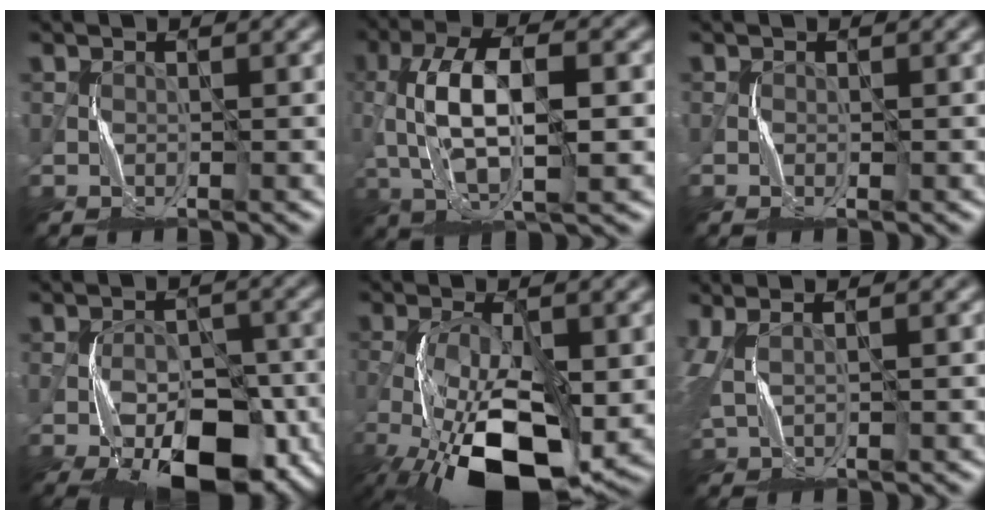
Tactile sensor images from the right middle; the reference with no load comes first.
{"total": 8.7, "force": [0.1, 3.9, 7.8], "torque": [-0.149, 0.007, 0.001]}
{"total": 0.0}
{"total": 12.3, "force": [-6.5, 5.4, 8.9], "torque": [-0.138, -0.016, -0.097]}
{"total": 13.4, "force": [-5.3, 5.5, 11.0], "torque": [-0.208, -0.030, -0.090]}
{"total": 4.0, "force": [1.6, 1.6, 3.2], "torque": [-0.076, 0.008, 0.032]}